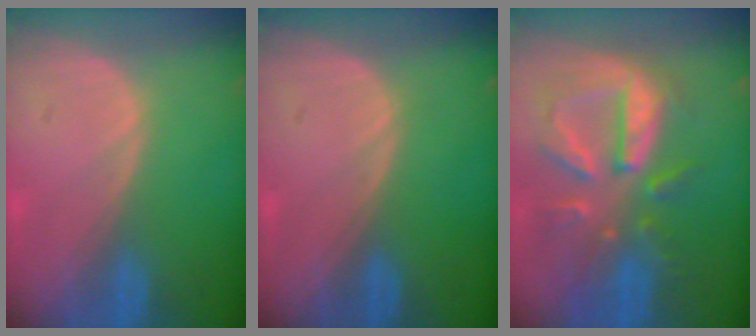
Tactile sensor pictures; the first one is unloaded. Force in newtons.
{"total": 0.0}
{"total": 10.6, "press": 9.3, "slide": 5.0}